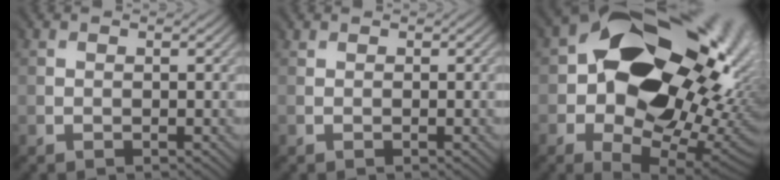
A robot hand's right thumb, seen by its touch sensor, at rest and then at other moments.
{"total": 0.0}
{"total": 21.4, "force": [1.6, 15.5, 14.6], "torque": [-0.223, -0.033, 0.050]}